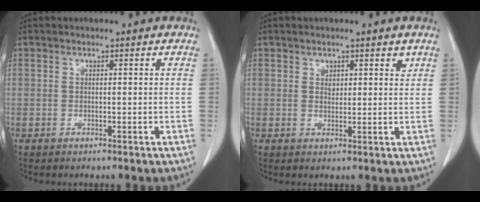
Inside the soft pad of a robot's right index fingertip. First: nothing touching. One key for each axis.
{"total": 2.3, "fx": 1.5, "fy": 1.4, "fz": 1.0, "tx": -0.009, "ty": -0.002, "tz": 0.024}